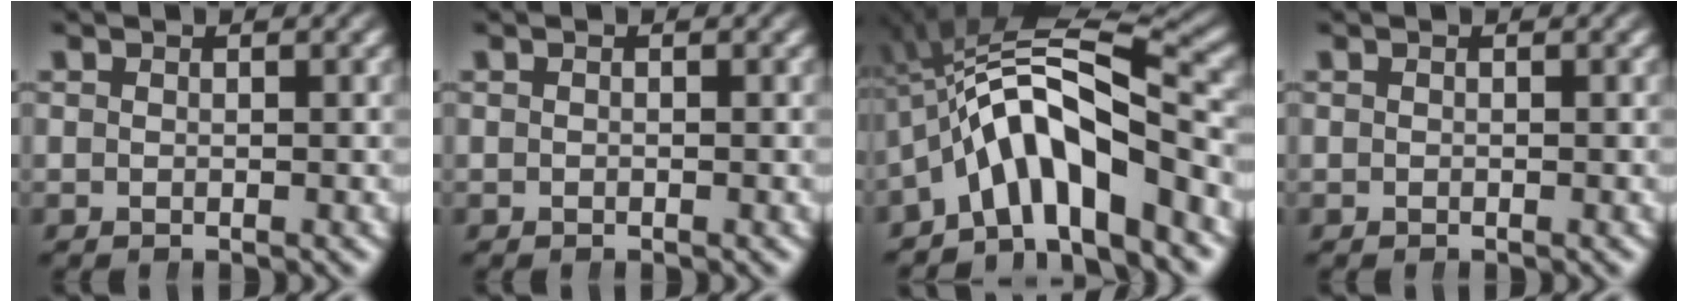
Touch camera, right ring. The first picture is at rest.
{"total": 0.0}
{"total": 11.5, "force": [0.7, 6.5, 9.5], "torque": [-0.189, -0.001, 0.013]}
{"total": 0.0}